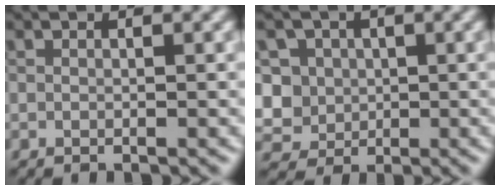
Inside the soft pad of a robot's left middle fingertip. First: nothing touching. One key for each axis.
{"total": 6.6, "fx": 0.9, "fy": 6.0, "fz": 2.6, "tx": -0.059, "ty": 0.028, "tz": 0.001}